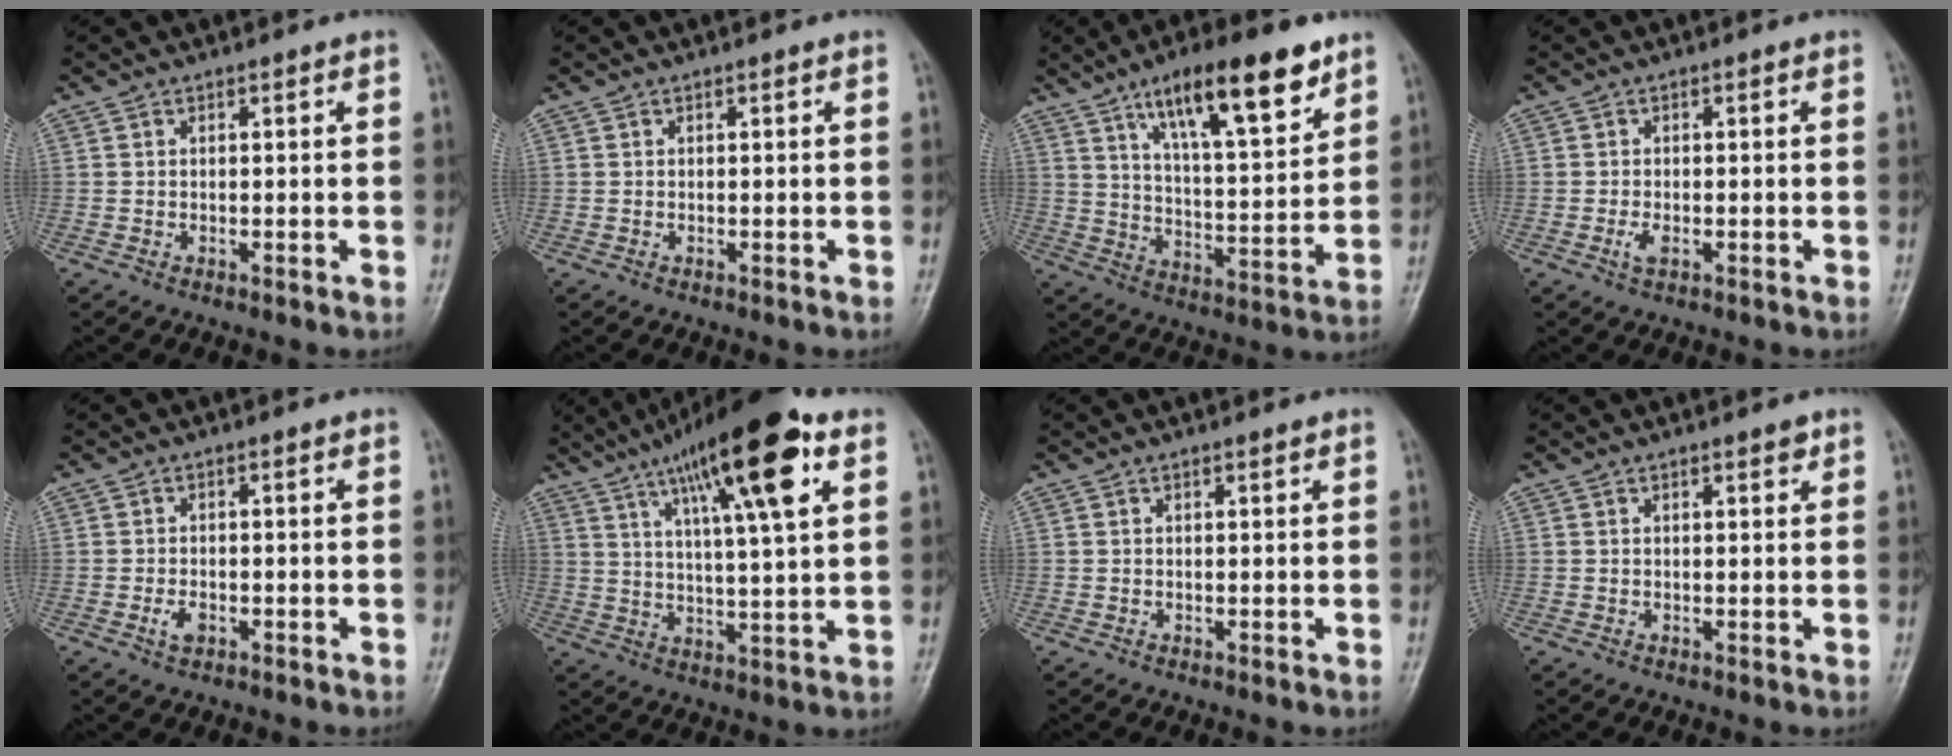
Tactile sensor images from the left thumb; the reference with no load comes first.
{"total": 0.0}
{"total": 18.0, "force": [10.6, 5.2, 13.6], "torque": [-0.191, -0.044, 0.178]}
{"total": 2.1, "force": [-0.7, 0.9, 1.7], "torque": [-0.038, 0.004, -0.014]}
{"total": 2.4, "force": [-1.0, 1.4, 1.7], "torque": [-0.033, 0.006, -0.016]}
{"total": 19.7, "force": [9.7, 4.2, 16.7], "torque": [-0.256, -0.011, 0.155]}
{"total": 0.7, "force": [0.4, 0.1, 0.5], "torque": [-0.008, 0.000, 0.006]}
{"total": 1.7, "force": [1.1, 0.6, 1.1], "torque": [-0.012, -0.004, 0.013]}